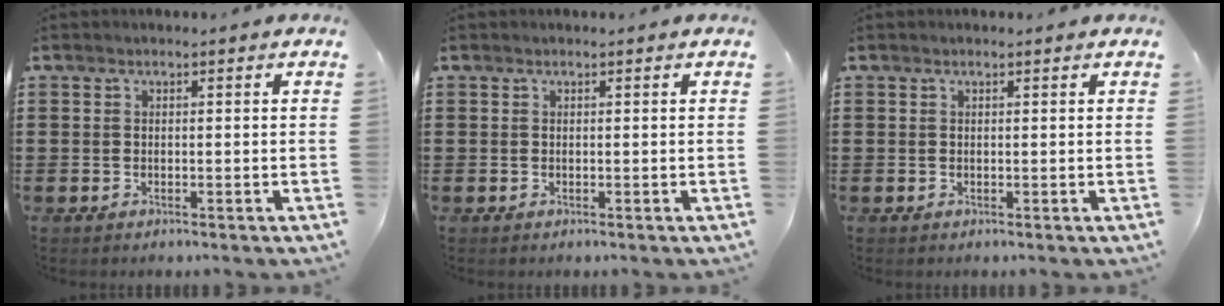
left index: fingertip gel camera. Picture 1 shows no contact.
{"total": 0.0}
{"total": 0.0}